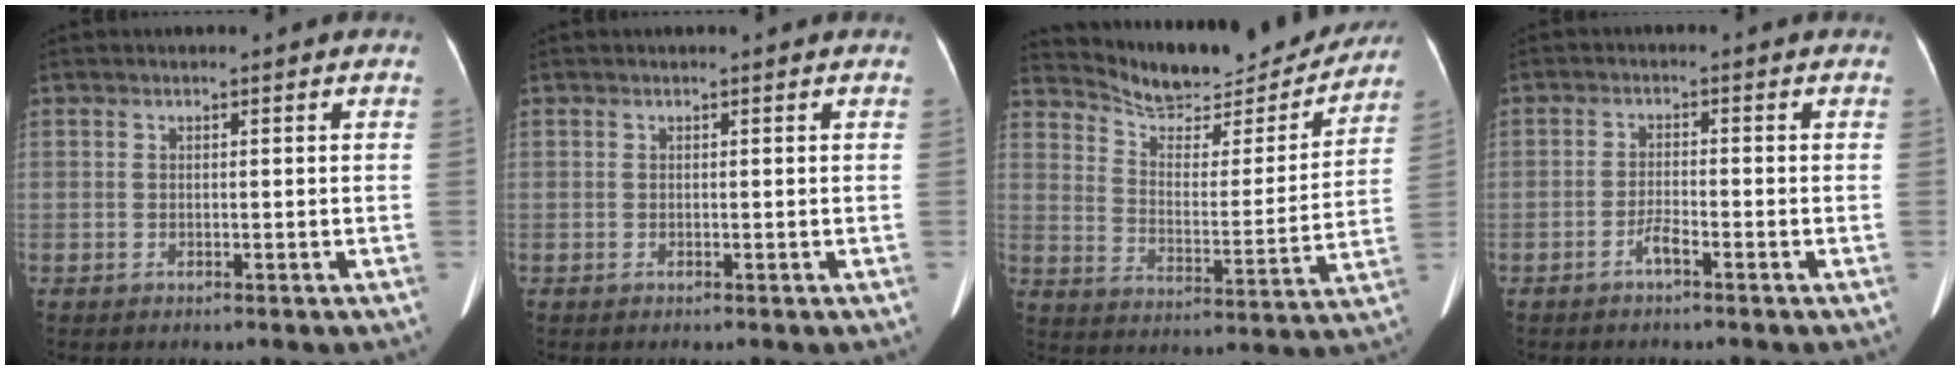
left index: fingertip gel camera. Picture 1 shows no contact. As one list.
[{"total": 0.0}, {"total": 18.5, "force": [17.5, 3.5, 4.7], "torque": [-0.074, -0.025, 0.250]}, {"total": 1.9, "force": [-1.4, 0.1, 1.4], "torque": [-0.029, 0.000, -0.027]}]